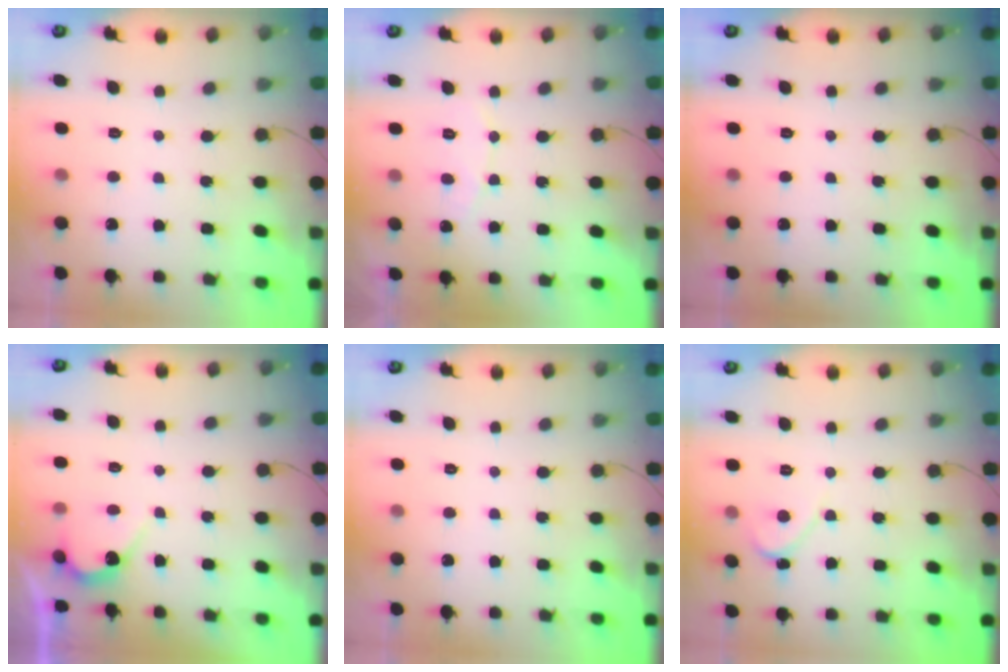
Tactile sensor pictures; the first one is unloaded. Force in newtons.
{"total": 4.9, "press": 4.9, "slide": 0.4}
{"total": 0.0}
{"total": 5.4, "press": 5.4, "slide": 0.3}
{"total": 0.0}
{"total": 2.1, "press": 2.1, "slide": 0.2}